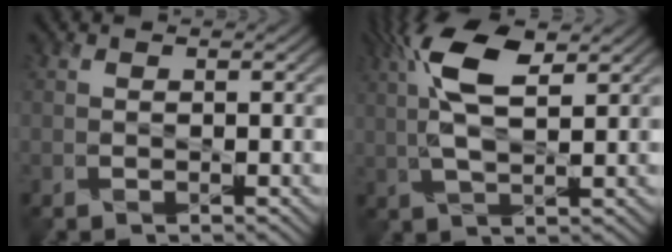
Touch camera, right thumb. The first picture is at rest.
{"total": 9.3, "force": [3.5, 3.3, 8.0], "torque": [-0.177, 0.014, 0.061]}